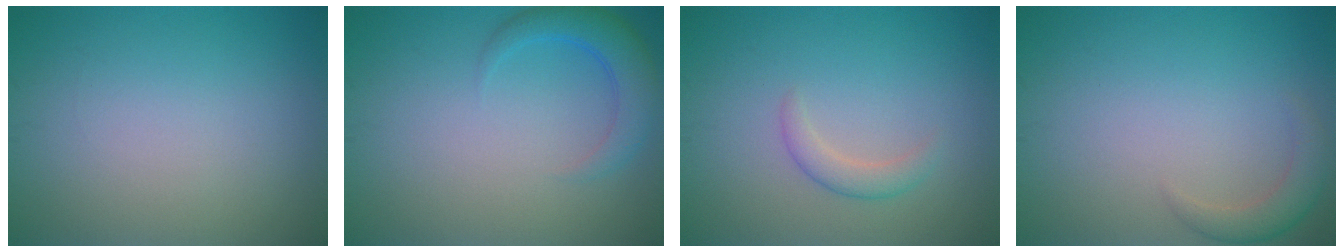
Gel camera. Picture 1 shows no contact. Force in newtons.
{"total": 3.3, "press": 3.3, "slide": 0.3}
{"total": 1.7, "press": 1.7, "slide": 0.1}
{"total": 2.2, "press": 2.2, "slide": 0.2}